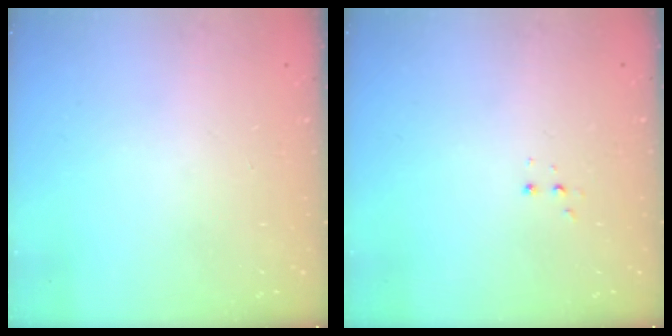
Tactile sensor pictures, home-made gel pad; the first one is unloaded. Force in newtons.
{"total": 2.8, "press": 2.7, "slide": 0.5}